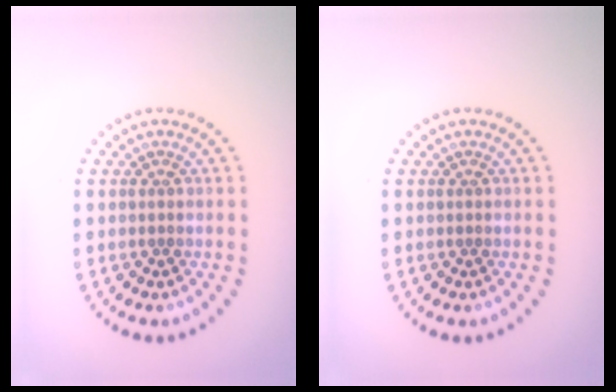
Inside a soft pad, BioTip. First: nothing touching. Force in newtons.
{"total": 0.0}